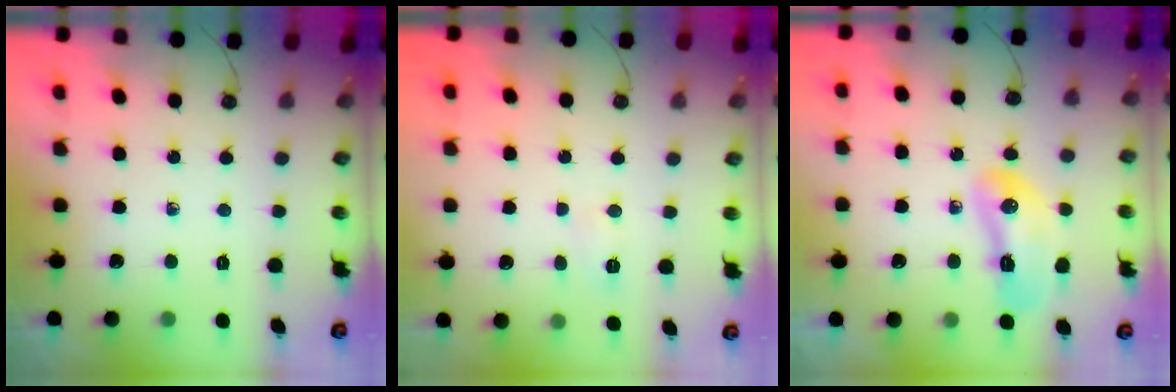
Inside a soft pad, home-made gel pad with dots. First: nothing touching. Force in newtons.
{"total": 3.8, "press": 3.7, "slide": 0.9}
{"total": 14.7, "press": 12.3, "slide": 8.1}